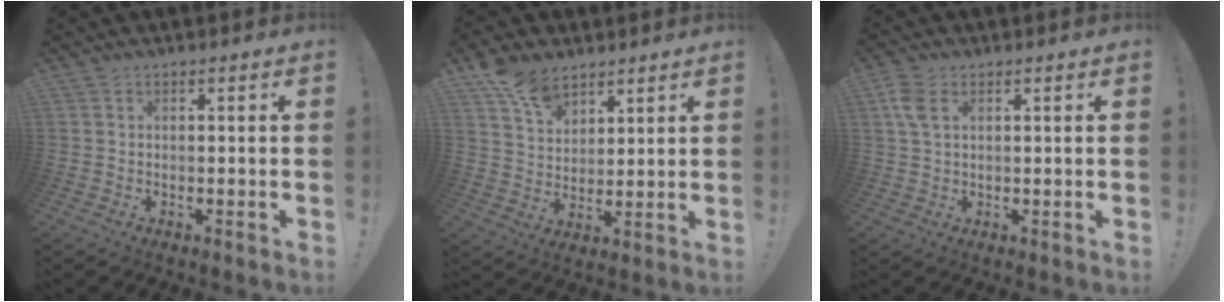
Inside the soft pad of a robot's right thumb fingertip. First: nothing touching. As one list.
[{"total": 10.6, "force": [7.0, 6.6, 4.4], "torque": [-0.068, -0.038, 0.134]}, {"total": 5.0, "force": [1.9, 2.8, 3.6], "torque": [-0.072, -0.001, 0.035]}]